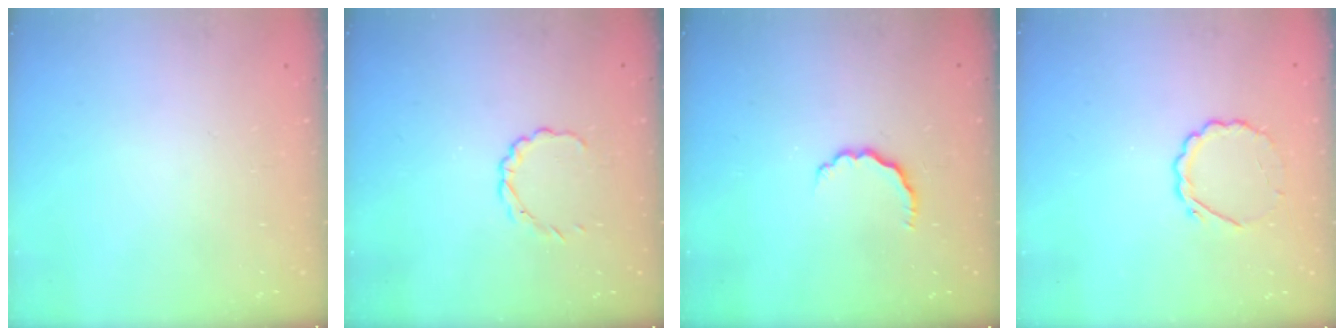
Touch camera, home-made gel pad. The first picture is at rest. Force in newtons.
{"total": 2.8, "press": 2.7, "slide": 0.9}
{"total": 4.1, "press": 4.0, "slide": 0.9}
{"total": 5.2, "press": 5.0, "slide": 1.4}